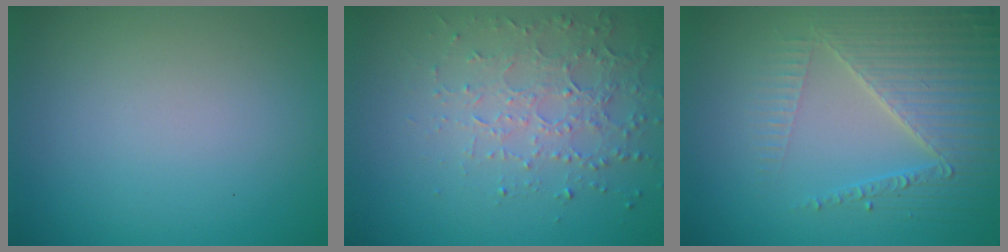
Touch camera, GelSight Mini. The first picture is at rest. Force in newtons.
{"total": 3.6, "press": 3.3, "slide": 1.4}
{"total": 4.7, "press": 4.2, "slide": 2.1}